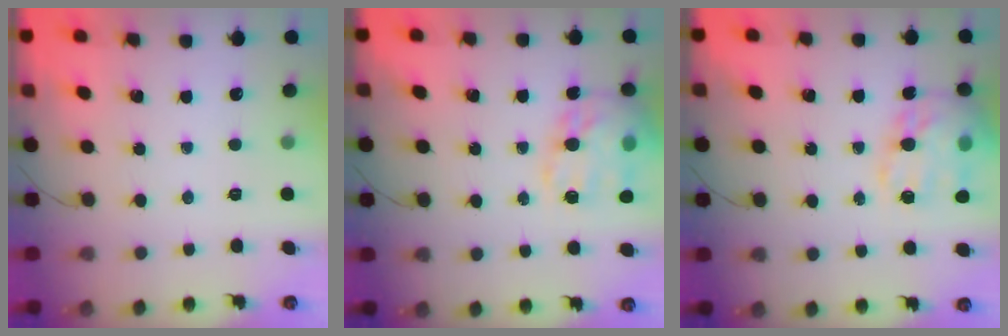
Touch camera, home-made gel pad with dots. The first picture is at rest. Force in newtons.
{"total": 21.0, "press": 20.7, "slide": 3.2}
{"total": 21.0, "press": 20.7, "slide": 3.2}